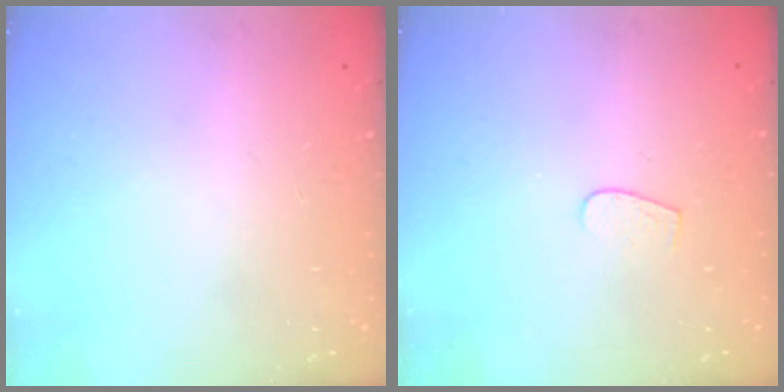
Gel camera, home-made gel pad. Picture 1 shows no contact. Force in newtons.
{"total": 3.3, "press": 3.3, "slide": 0.2}